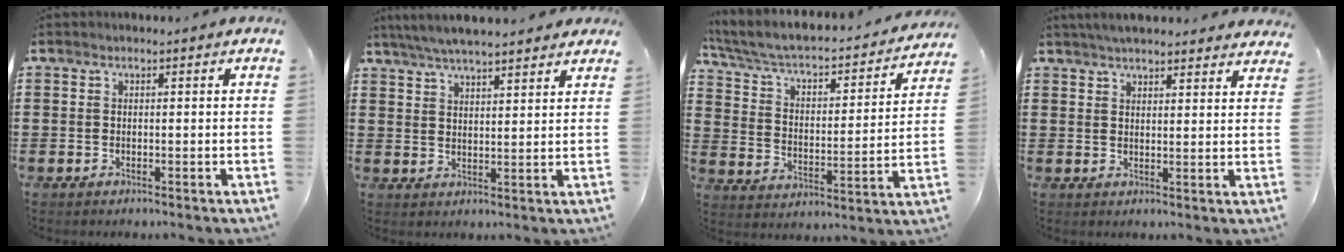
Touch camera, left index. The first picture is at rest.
{"total": 5.0, "force": [4.7, 0.2, 1.8], "torque": [-0.049, -0.013, 0.084]}
{"total": 4.0, "force": [3.2, 1.3, 2.1], "torque": [-0.058, -0.033, 0.044]}
{"total": 4.1, "force": [3.9, 0.2, 1.0], "torque": [-0.028, -0.008, 0.074]}